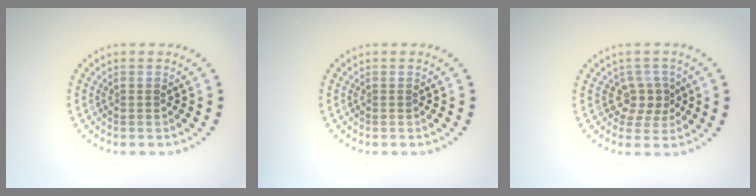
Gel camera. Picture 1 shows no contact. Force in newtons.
{"total": 0.0}
{"total": 2.3, "press": 1.8, "slide": 1.3}